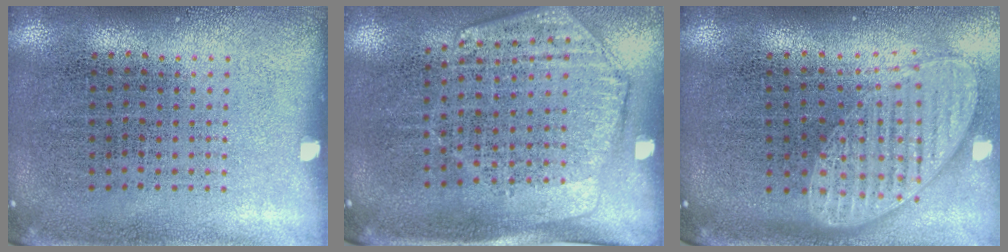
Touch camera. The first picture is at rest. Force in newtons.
{"total": 1.8, "press": 1.5, "slide": 1.0}
{"total": 1.9, "press": 1.5, "slide": 1.2}